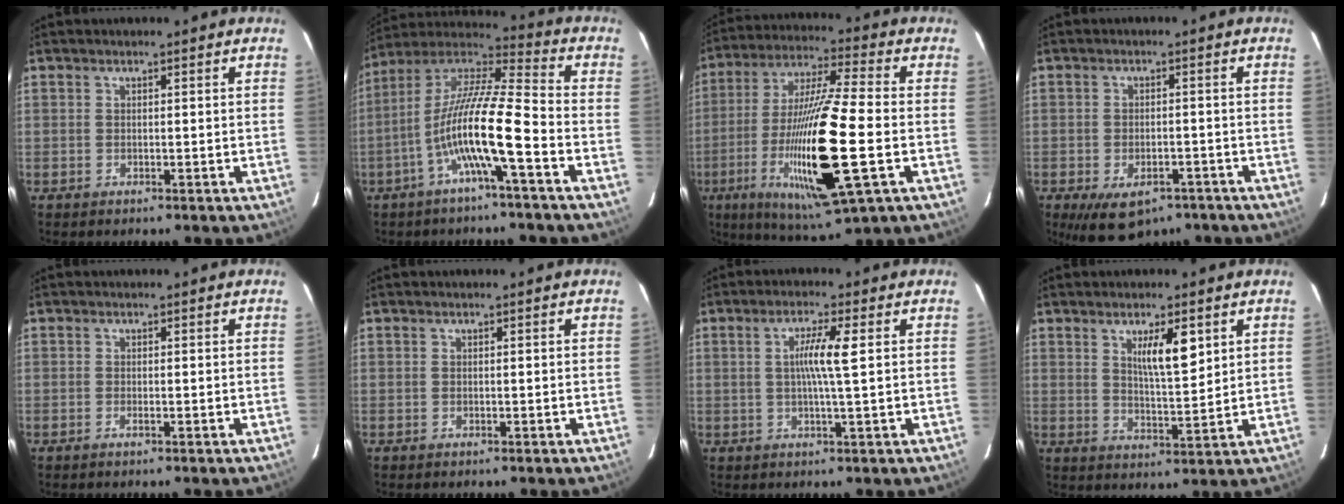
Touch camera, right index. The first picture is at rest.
{"total": 14.3, "force": [-4.9, 0.5, 13.4], "torque": [-0.256, 0.014, -0.097]}
{"total": 20.8, "force": [-5.2, 1.4, 20.1], "torque": [-0.401, -0.030, -0.092]}
{"total": 8.7, "force": [-5.7, 4.9, 4.3], "torque": [-0.067, 0.003, -0.080]}
{"total": 0.8, "force": [-0.4, 0.0, 0.7], "torque": [-0.014, 0.000, -0.007]}
{"total": 0.0}
{"total": 5.1, "force": [0.7, -0.7, 5.0], "torque": [-0.092, 0.000, 0.014]}
{"total": 6.4, "force": [2.9, 1.2, 5.6], "torque": [-0.095, -0.006, 0.052]}